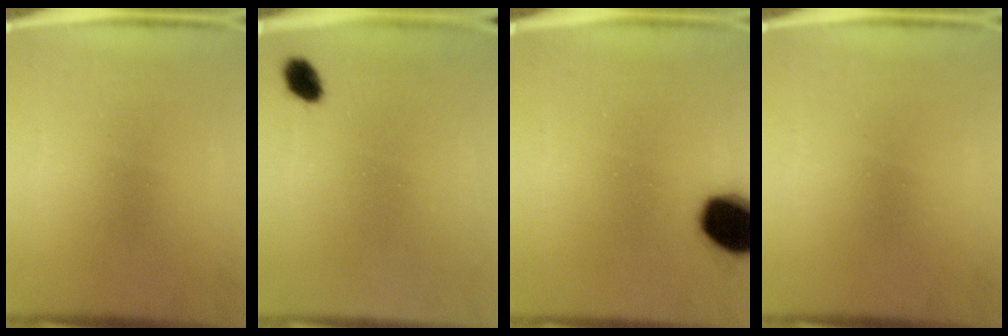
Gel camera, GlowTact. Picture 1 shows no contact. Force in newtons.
{"total": 3.0}
{"total": 14.9}
{"total": 0.0}